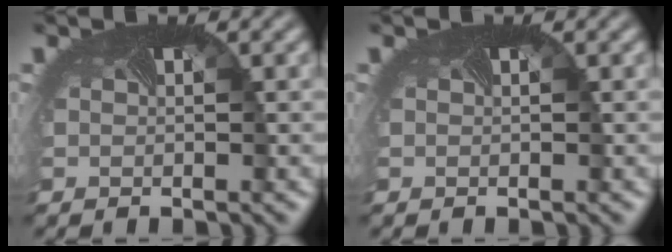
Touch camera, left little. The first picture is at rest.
{"total": 0.0}